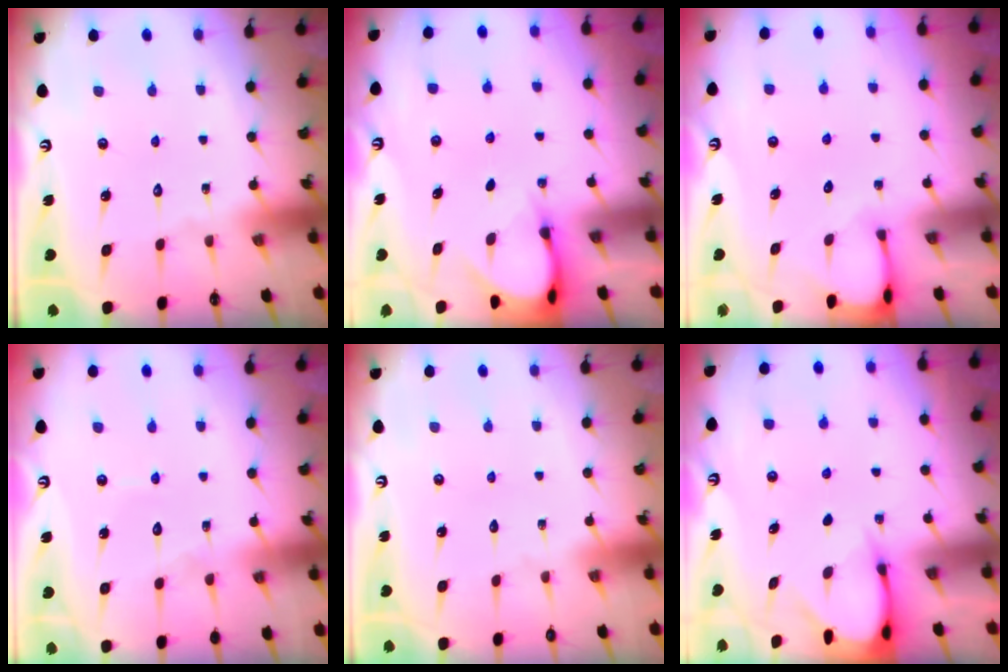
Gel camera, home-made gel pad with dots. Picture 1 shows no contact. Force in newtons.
{"total": 3.9, "press": 3.9, "slide": 0.3}
{"total": 2.3, "press": 2.3, "slide": 0.4}
{"total": 6.0, "press": 6.0, "slide": 0.5}
{"total": 0.0}
{"total": 3.6, "press": 3.6, "slide": 0.3}